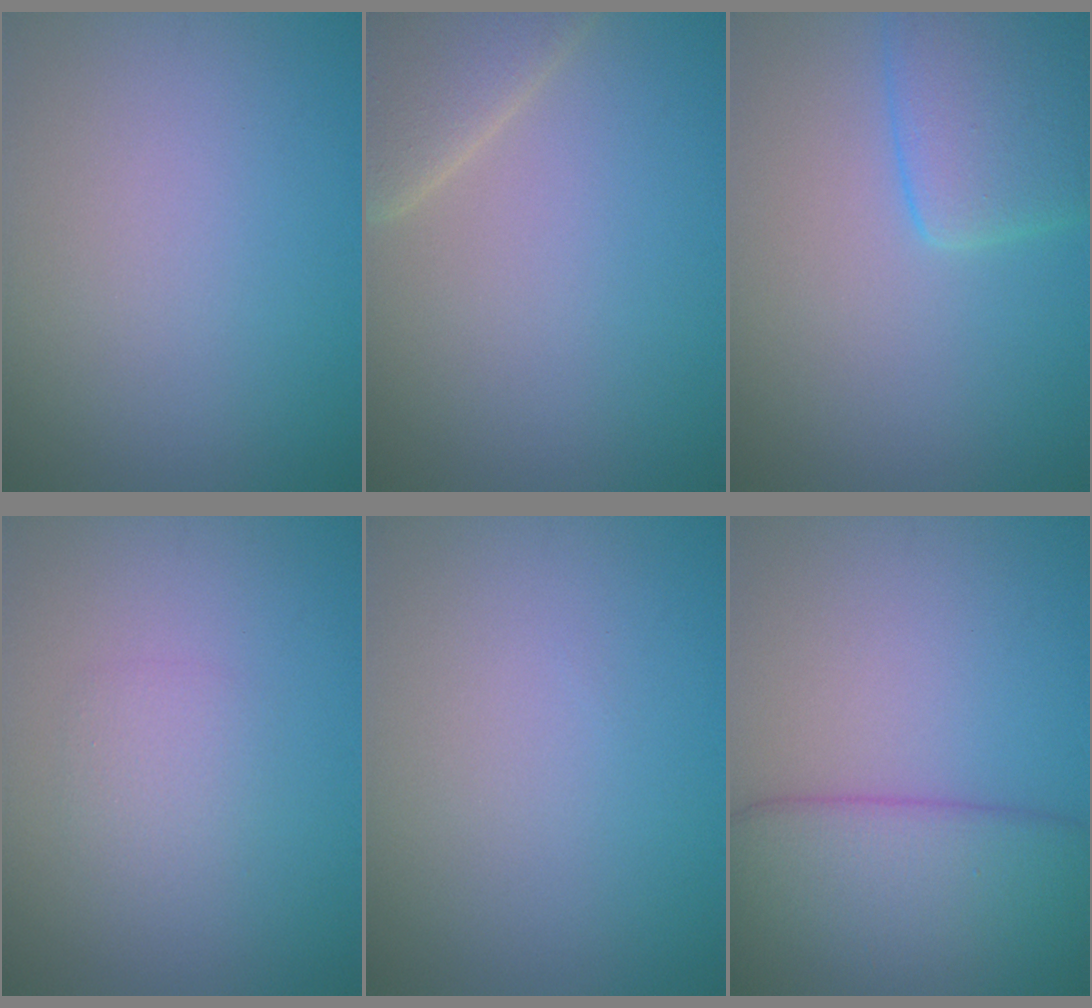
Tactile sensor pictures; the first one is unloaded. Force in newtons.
{"total": 4.6, "press": 4.6, "slide": 0.4}
{"total": 5.4, "press": 5.4, "slide": 0.4}
{"total": 1.4, "press": 1.4, "slide": 0.1}
{"total": 0.0}
{"total": 8.7, "press": 8.6, "slide": 0.6}